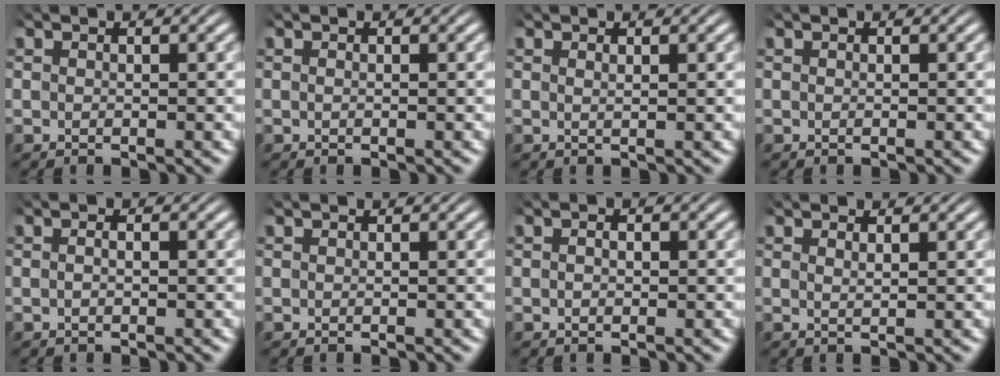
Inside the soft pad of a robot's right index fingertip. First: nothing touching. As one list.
[{"total": 0.0}, {"total": 0.7, "force": [0.3, -0.5, 0.3], "torque": [-0.005, -0.007, 0.009]}, {"total": 0.0}, {"total": 0.9, "force": [-0.3, 0.3, 0.8], "torque": [-0.016, 0.000, -0.007]}, {"total": 0.0}, {"total": 0.9, "force": [-0.1, 0.5, 0.7], "torque": [-0.015, -0.004, -0.002]}, {"total": 0.9, "force": [0.5, -0.6, 0.3], "torque": [-0.004, -0.008, 0.015]}]